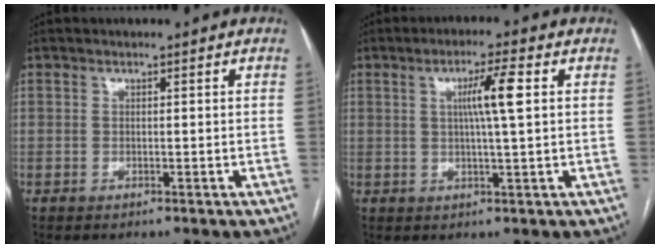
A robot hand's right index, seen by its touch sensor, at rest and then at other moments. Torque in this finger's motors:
{"motor_torque": [0.61, 0.32, 0.43, 0.10]}